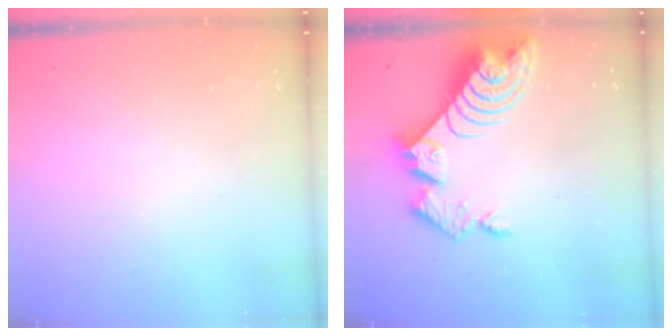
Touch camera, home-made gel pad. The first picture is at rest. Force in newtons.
{"total": 10.6, "press": 10.5, "slide": 0.9}